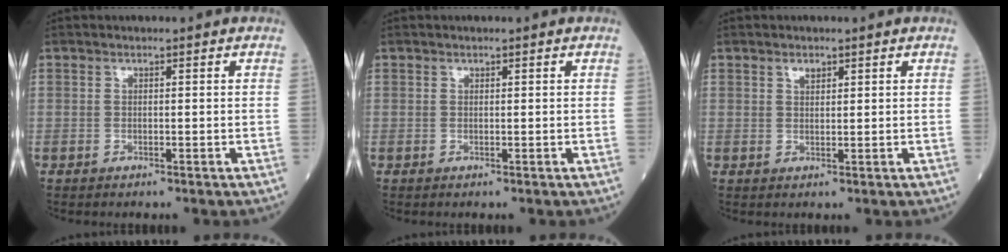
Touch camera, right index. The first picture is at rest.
{"total": 0.0}
{"total": 1.3, "force": [0.9, 0.6, 0.7], "torque": [-0.012, 0.000, 0.015]}